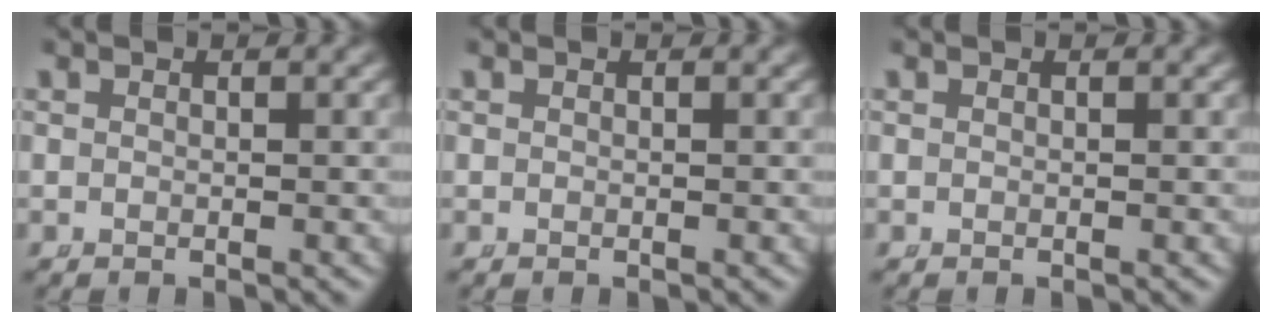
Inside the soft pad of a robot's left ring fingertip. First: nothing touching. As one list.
[{"total": 0.0}, {"total": 0.0}]